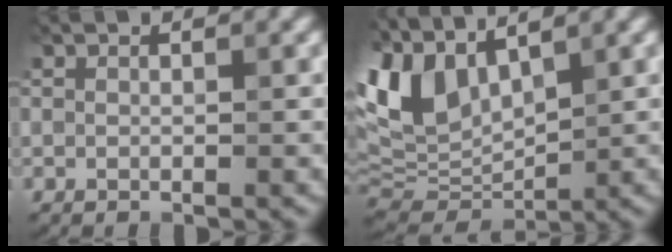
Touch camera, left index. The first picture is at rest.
{"total": 8.8, "force": [4.1, 4.8, 6.1], "torque": [-0.150, 0.006, 0.077]}